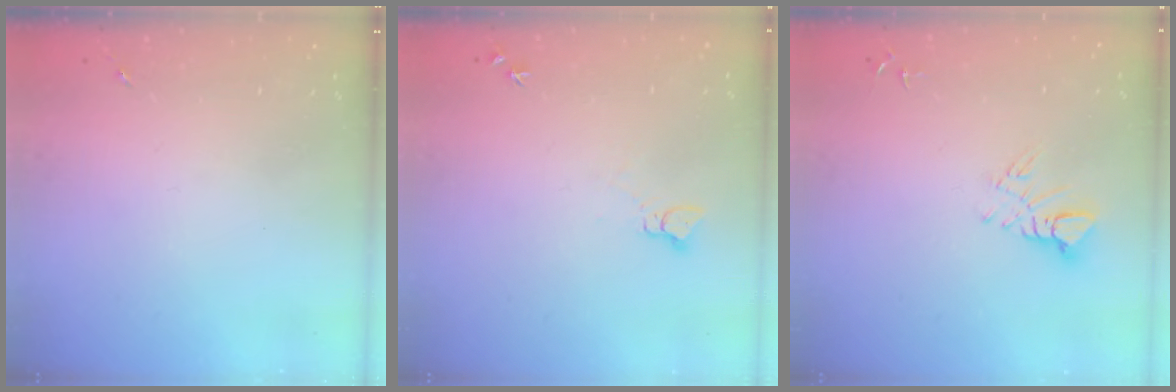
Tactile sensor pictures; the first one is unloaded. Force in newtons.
{"total": 3.8, "press": 3.8, "slide": 0.4}
{"total": 6.0, "press": 6.0, "slide": 0.2}